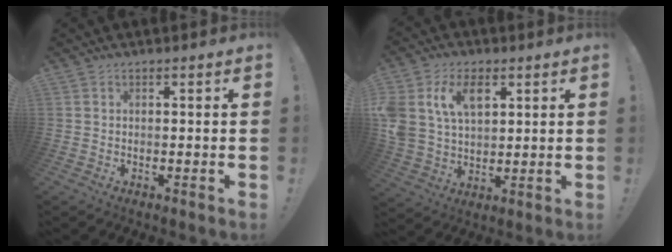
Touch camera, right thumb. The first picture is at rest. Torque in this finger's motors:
{"motor_torque": [1.03, 1.04, 0.64, -0.24, 0.44]}